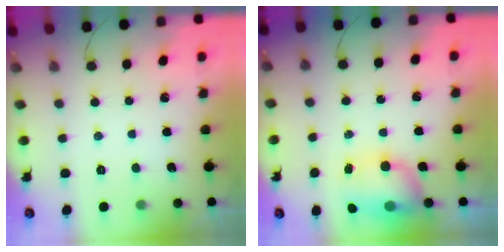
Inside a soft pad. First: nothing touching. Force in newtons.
{"total": 12.3, "press": 9.3, "slide": 8.1}